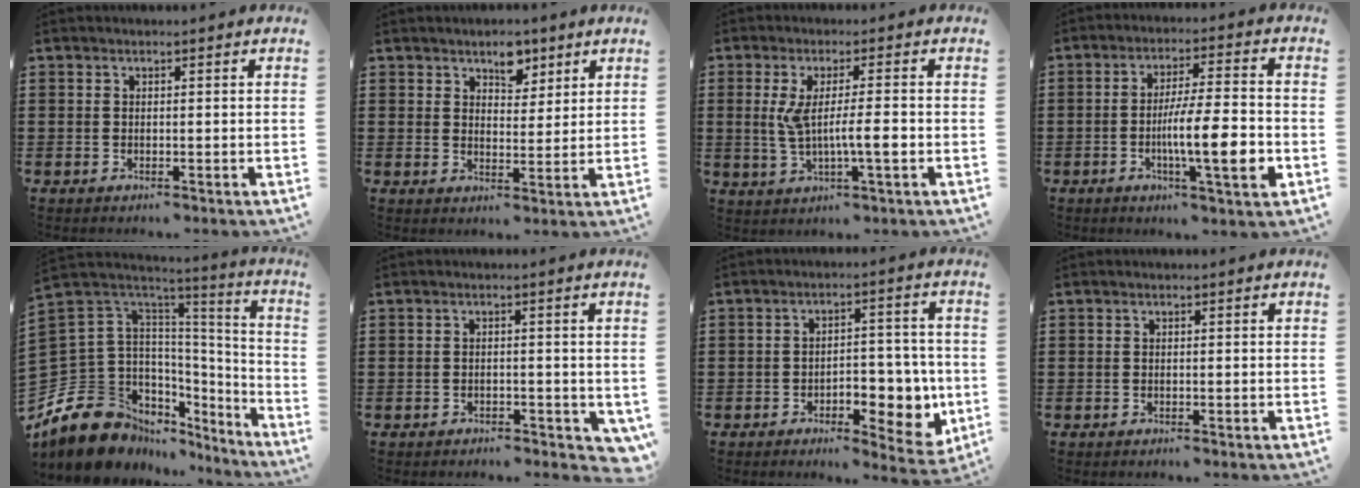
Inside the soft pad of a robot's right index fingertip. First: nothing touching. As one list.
[{"total": 4.9, "force": [3.4, 2.7, 2.1], "torque": [-0.028, 0.002, 0.059]}, {"total": 6.8, "force": [-0.5, 0.9, 6.7], "torque": [-0.132, -0.006, -0.018]}, {"total": 11.0, "force": [-3.0, 1.7, 10.4], "torque": [-0.166, -0.012, -0.056]}, {"total": 13.8, "force": [-9.1, 8.9, 5.3], "torque": [-0.165, -0.013, -0.165]}, {"total": 0.9, "force": [-0.5, 0.7, 0.1], "torque": [-0.008, 0.001, -0.013]}, {"total": 7.2, "force": [-2.4, 4.2, 5.4], "torque": [-0.066, 0.005, -0.041]}, {"total": 0.0}]